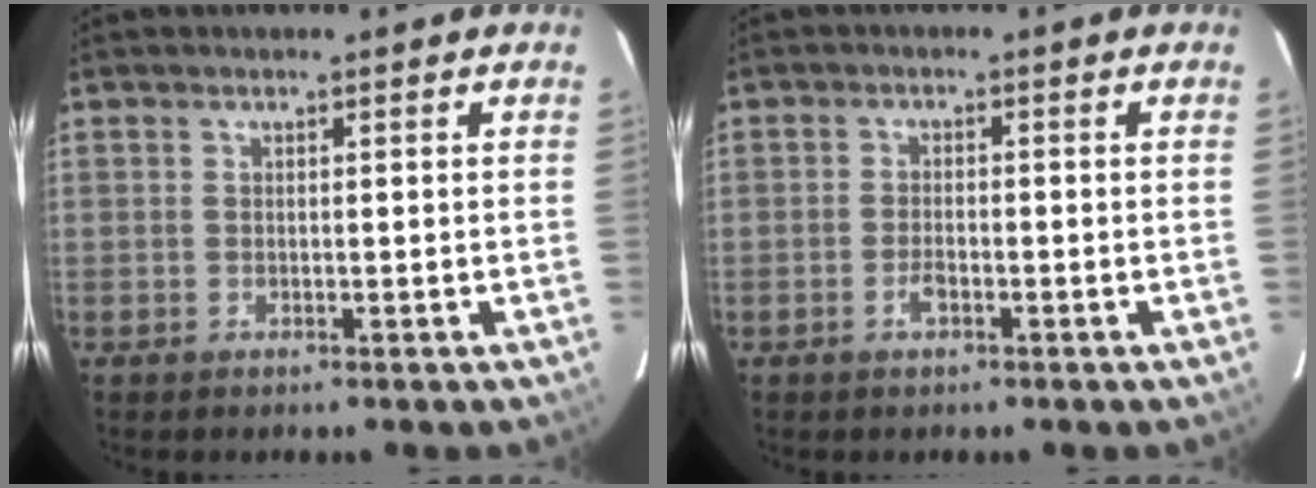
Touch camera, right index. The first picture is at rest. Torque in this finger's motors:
{"motor_torque": [0.22, -0.15, 0.04, 0.01]}